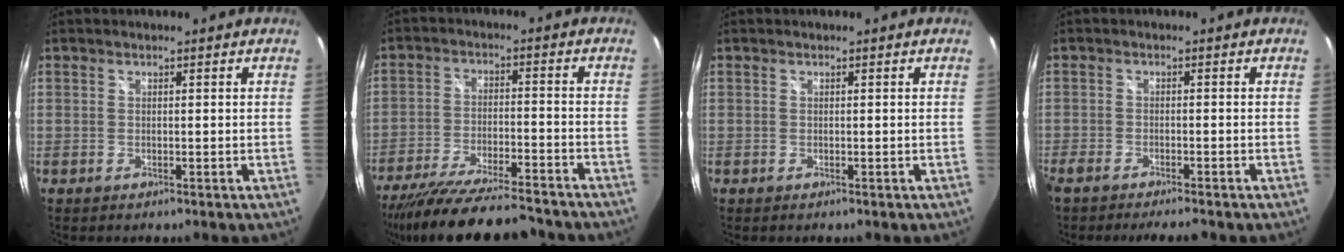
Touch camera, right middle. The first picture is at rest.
{"total": 19.8, "force": [-17.3, 3.2, 9.1], "torque": [-0.178, -0.039, -0.267]}
{"total": 0.0}
{"total": 5.4, "force": [-4.7, 1.0, 2.5], "torque": [-0.064, -0.016, -0.080]}